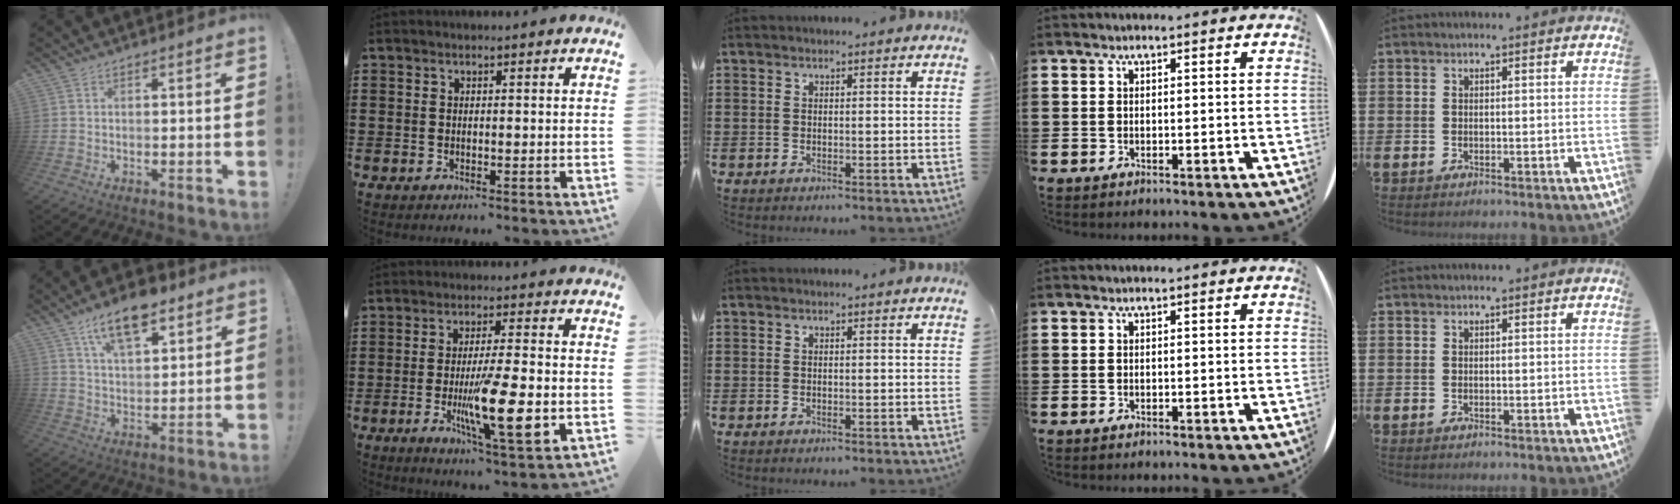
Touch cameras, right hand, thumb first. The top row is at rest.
{"thumb": {"total": 12.6, "force": [8.1, 5.8, 7.8], "torque": [-0.129, -0.034, 0.144]}, "index": {"total": 12.9, "force": [-2.9, 2.7, 12.3], "torque": [-0.216, -0.014, -0.049]}}